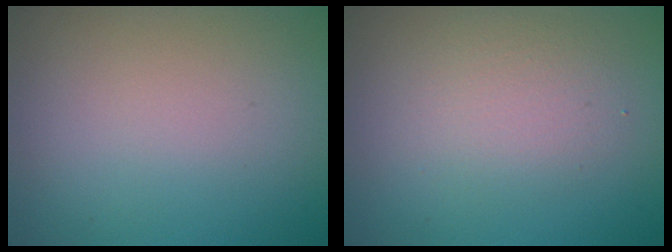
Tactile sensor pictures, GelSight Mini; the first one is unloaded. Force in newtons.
{"total": 2.6, "press": 2.6, "slide": 0.1}